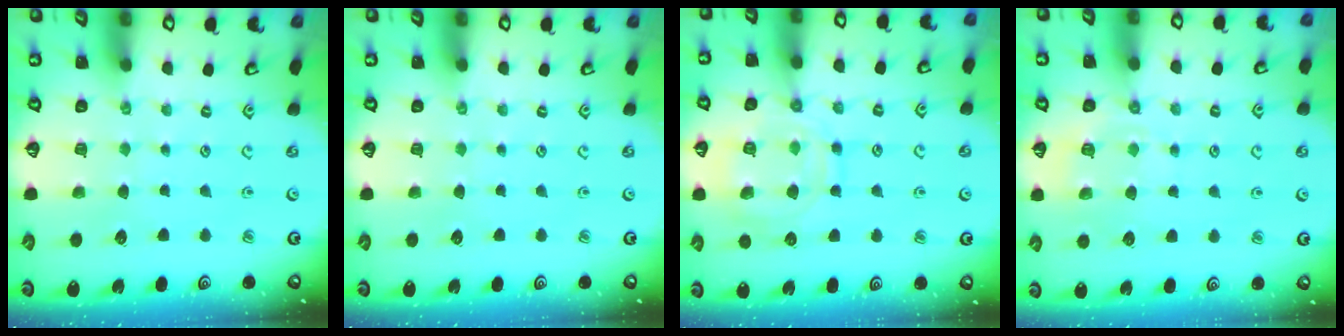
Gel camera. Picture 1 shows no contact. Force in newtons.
{"total": 0.0}
{"total": 14.5, "press": 14.5, "slide": 1.3}
{"total": 6.4, "press": 6.3, "slide": 1.0}